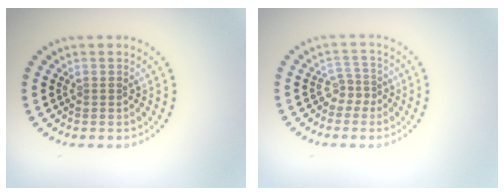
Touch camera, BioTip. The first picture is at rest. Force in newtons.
{"total": 1.7, "press": 1.2, "slide": 1.2}